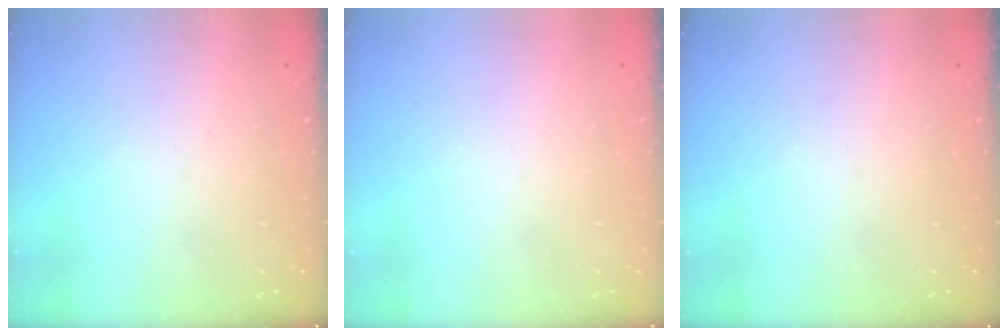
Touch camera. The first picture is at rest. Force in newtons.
{"total": 1.8, "press": 1.7, "slide": 0.1}
{"total": 0.0}